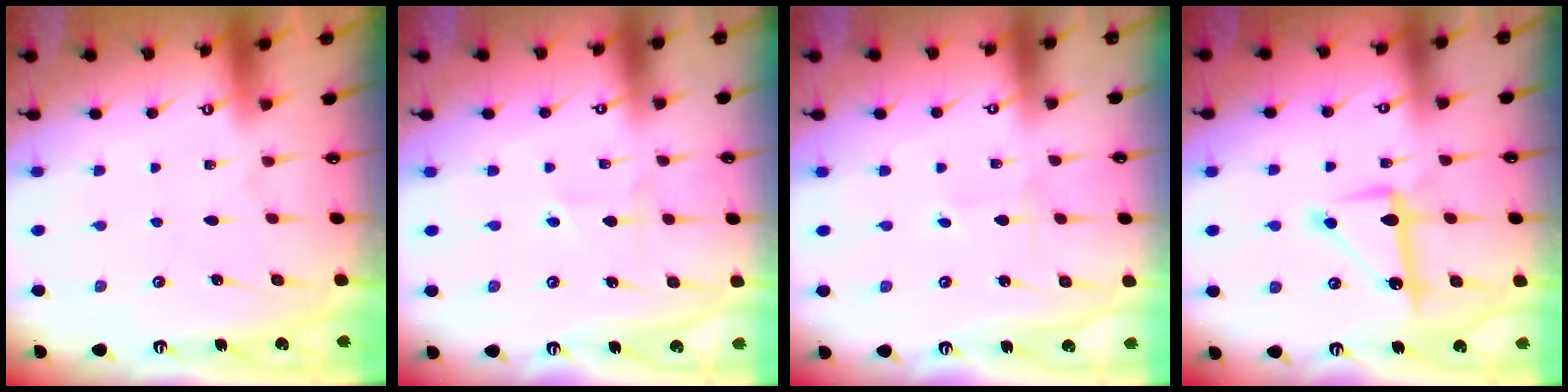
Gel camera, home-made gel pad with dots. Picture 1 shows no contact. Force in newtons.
{"total": 1.6, "press": 1.5, "slide": 0.5}
{"total": 0.6, "press": 0.6, "slide": 0.0}
{"total": 9.4, "press": 9.4, "slide": 0.4}